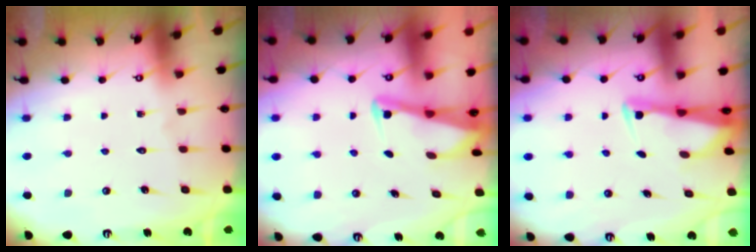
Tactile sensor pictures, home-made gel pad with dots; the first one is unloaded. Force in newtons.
{"total": 3.0, "press": 3.0, "slide": 0.4}
{"total": 2.8, "press": 2.7, "slide": 0.6}